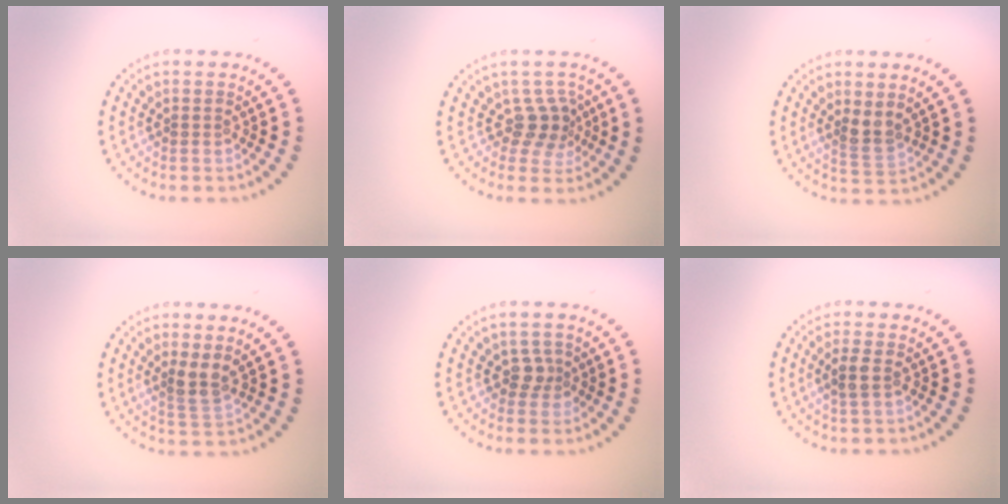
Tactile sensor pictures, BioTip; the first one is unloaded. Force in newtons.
{"total": 2.4, "press": 1.7, "slide": 1.7}
{"total": 2.0, "press": 1.5, "slide": 1.3}
{"total": 2.1, "press": 1.6, "slide": 1.3}
{"total": 1.6, "press": 1.2, "slide": 1.0}
{"total": 1.4, "press": 1.4, "slide": 0.4}